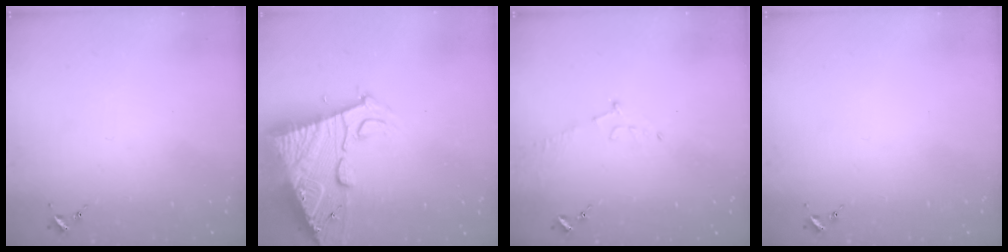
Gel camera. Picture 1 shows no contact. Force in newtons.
{"total": 18.3, "press": 18.2, "slide": 1.7}
{"total": 5.7, "press": 5.7, "slide": 0.6}
{"total": 0.0}